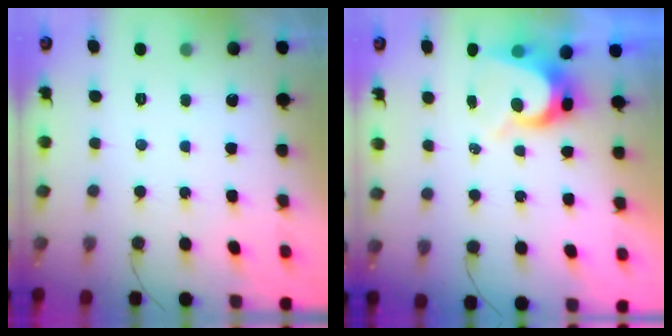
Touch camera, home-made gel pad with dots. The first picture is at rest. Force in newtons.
{"total": 6.2, "press": 6.2, "slide": 0.6}